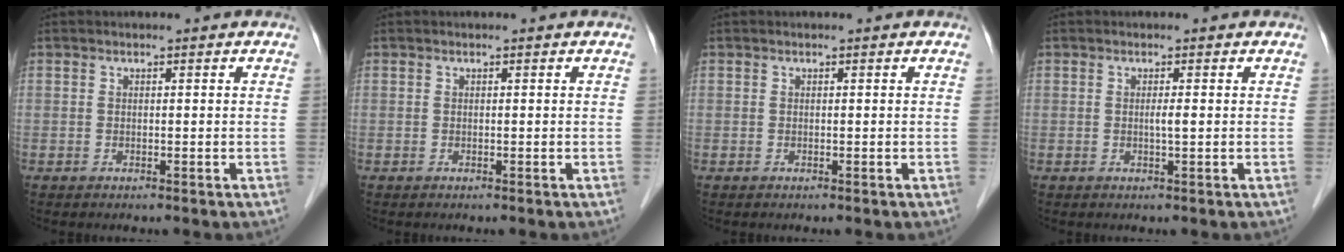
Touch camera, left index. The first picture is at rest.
{"total": 0.0}
{"total": 0.0}
{"total": 0.9, "force": [0.1, -0.1, 0.9], "torque": [-0.018, 0.000, 0.000]}